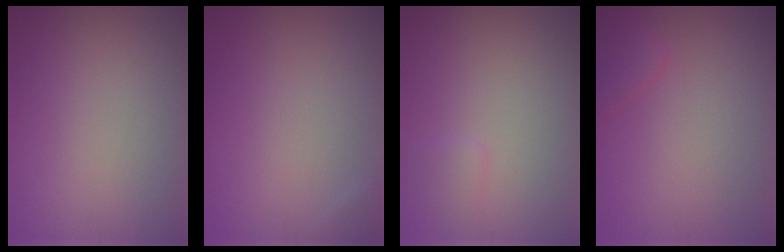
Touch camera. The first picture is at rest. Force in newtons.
{"total": 0.6, "press": 0.5, "slide": 0.1}
{"total": 0.8, "press": 0.8, "slide": 0.1}
{"total": 1.6, "press": 1.6, "slide": 0.2}